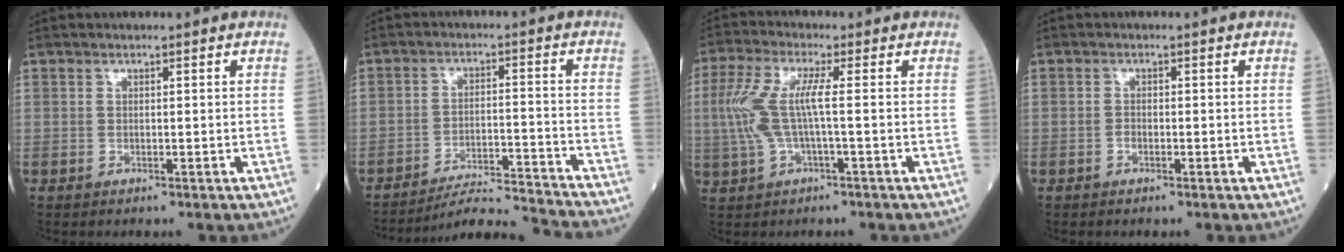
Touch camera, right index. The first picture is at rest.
{"total": 11.5, "force": [-11.1, -2.5, 1.4], "torque": [-0.018, -0.007, -0.180]}
{"total": 7.2, "force": [0.1, 1.3, 7.0], "torque": [-0.171, 0.017, -0.002]}
{"total": 0.9, "force": [-0.4, 0.5, 0.6], "torque": [-0.011, 0.003, -0.006]}